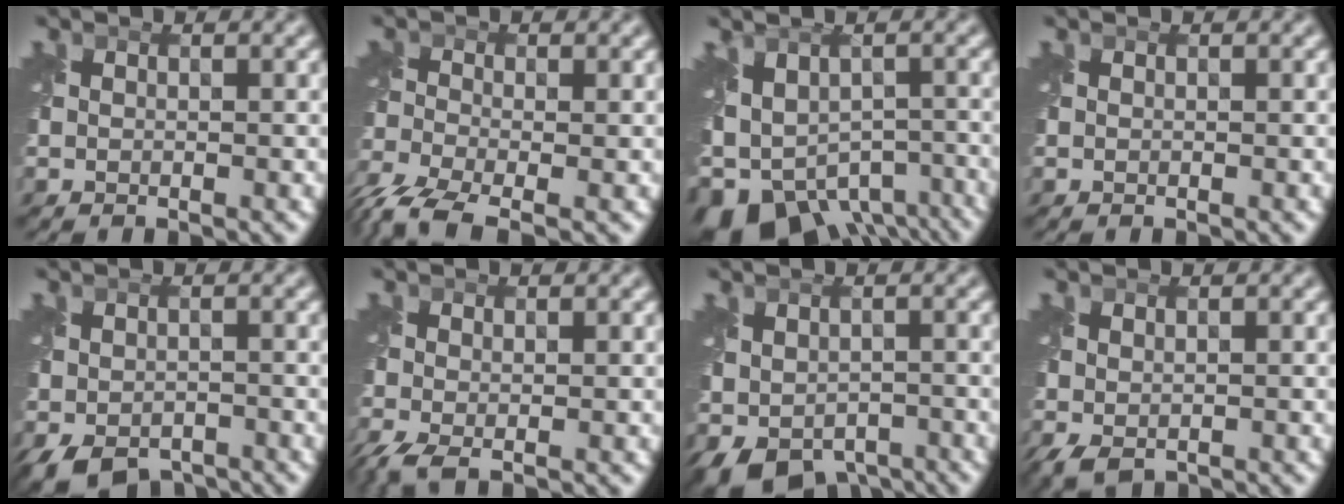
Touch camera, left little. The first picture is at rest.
{"total": 5.5, "force": [-3.9, 2.0, 3.3], "torque": [-0.078, -0.018, -0.088]}
{"total": 9.5, "force": [-5.8, 5.5, 5.1], "torque": [-0.092, -0.021, -0.071]}
{"total": 0.0}
{"total": 5.2, "force": [-3.6, 2.8, 2.5], "torque": [-0.044, -0.023, -0.058]}
{"total": 2.6, "force": [-1.4, 0.8, 2.0], "torque": [-0.054, -0.011, -0.032]}
{"total": 6.1, "force": [-3.5, 3.7, 3.5], "torque": [-0.058, -0.023, -0.049]}
{"total": 1.6, "force": [-0.5, 1.0, 1.2], "torque": [-0.031, -0.007, -0.006]}